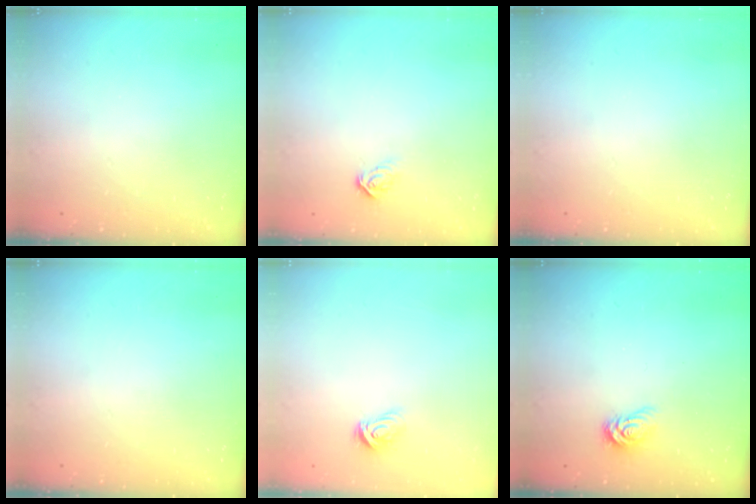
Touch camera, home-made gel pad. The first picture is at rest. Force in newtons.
{"total": 5.0, "press": 5.0, "slide": 0.2}
{"total": 0.0}
{"total": 0.0}
{"total": 3.5, "press": 3.5, "slide": 0.5}
{"total": 3.9, "press": 3.9, "slide": 0.4}